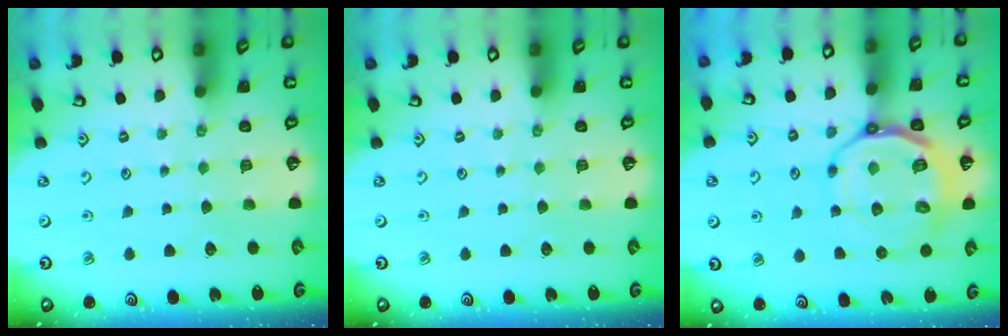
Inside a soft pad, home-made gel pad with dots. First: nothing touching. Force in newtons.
{"total": 0.0}
{"total": 14.1, "press": 13.7, "slide": 3.3}